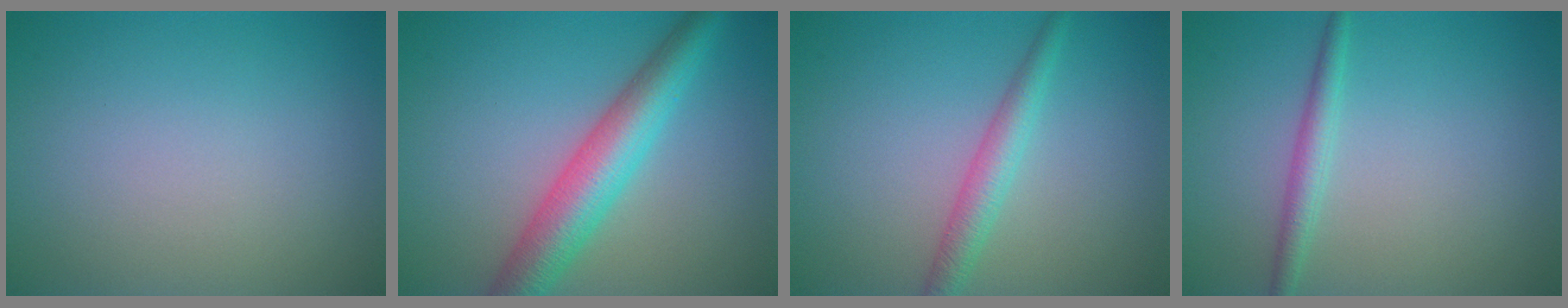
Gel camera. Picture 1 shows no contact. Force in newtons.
{"total": 6.1, "press": 6.1, "slide": 0.1}
{"total": 2.6, "press": 2.6, "slide": 0.2}
{"total": 1.9, "press": 1.9, "slide": 0.1}